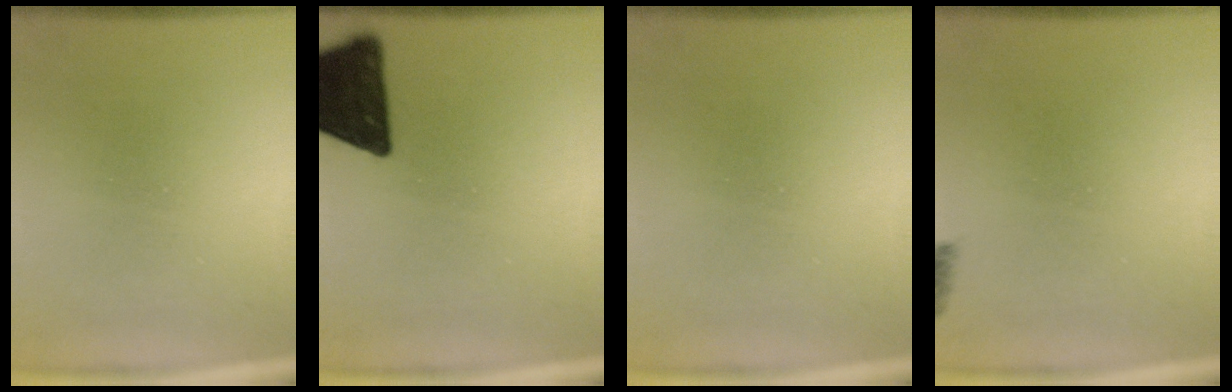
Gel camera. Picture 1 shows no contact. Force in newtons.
{"total": 16.3}
{"total": 0.0}
{"total": 2.7}